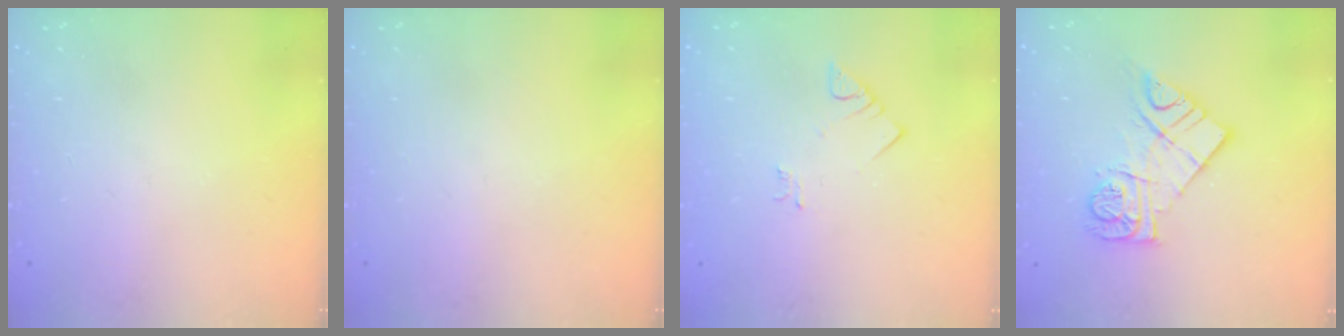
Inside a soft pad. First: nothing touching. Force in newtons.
{"total": 0.0}
{"total": 2.6, "press": 2.6, "slide": 0.3}
{"total": 12.0, "press": 11.9, "slide": 1.3}